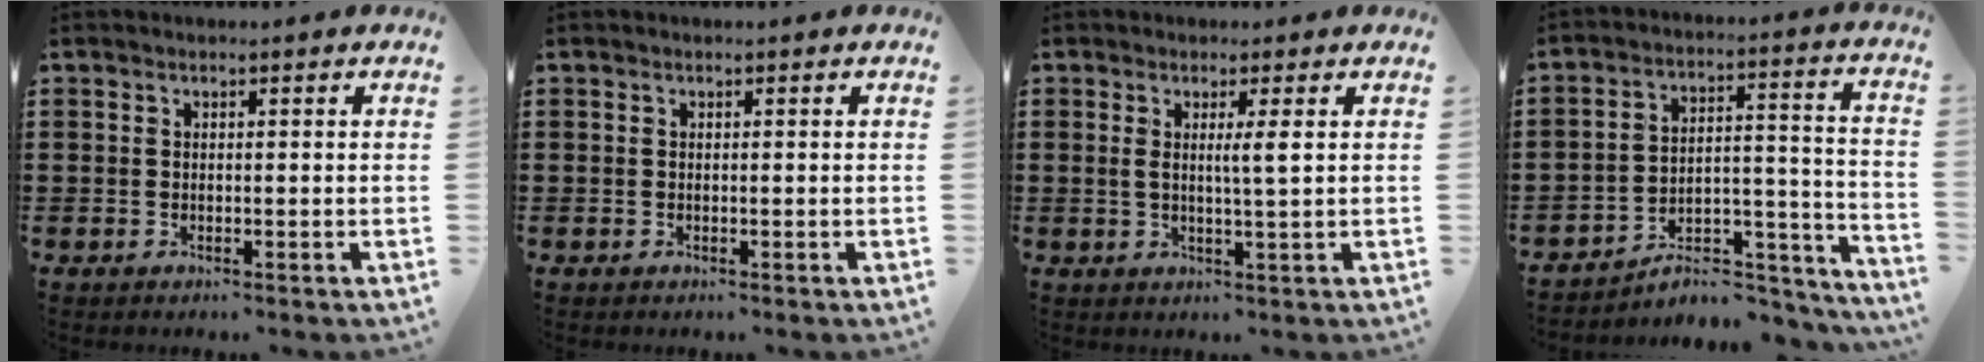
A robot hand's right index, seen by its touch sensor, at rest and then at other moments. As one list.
[{"total": 0.0}, {"total": 3.1, "force": [0.6, -0.3, 3.0], "torque": [-0.060, -0.005, 0.008]}, {"total": 5.9, "force": [-5.0, 2.0, 2.4], "torque": [-0.037, 0.004, -0.097]}]